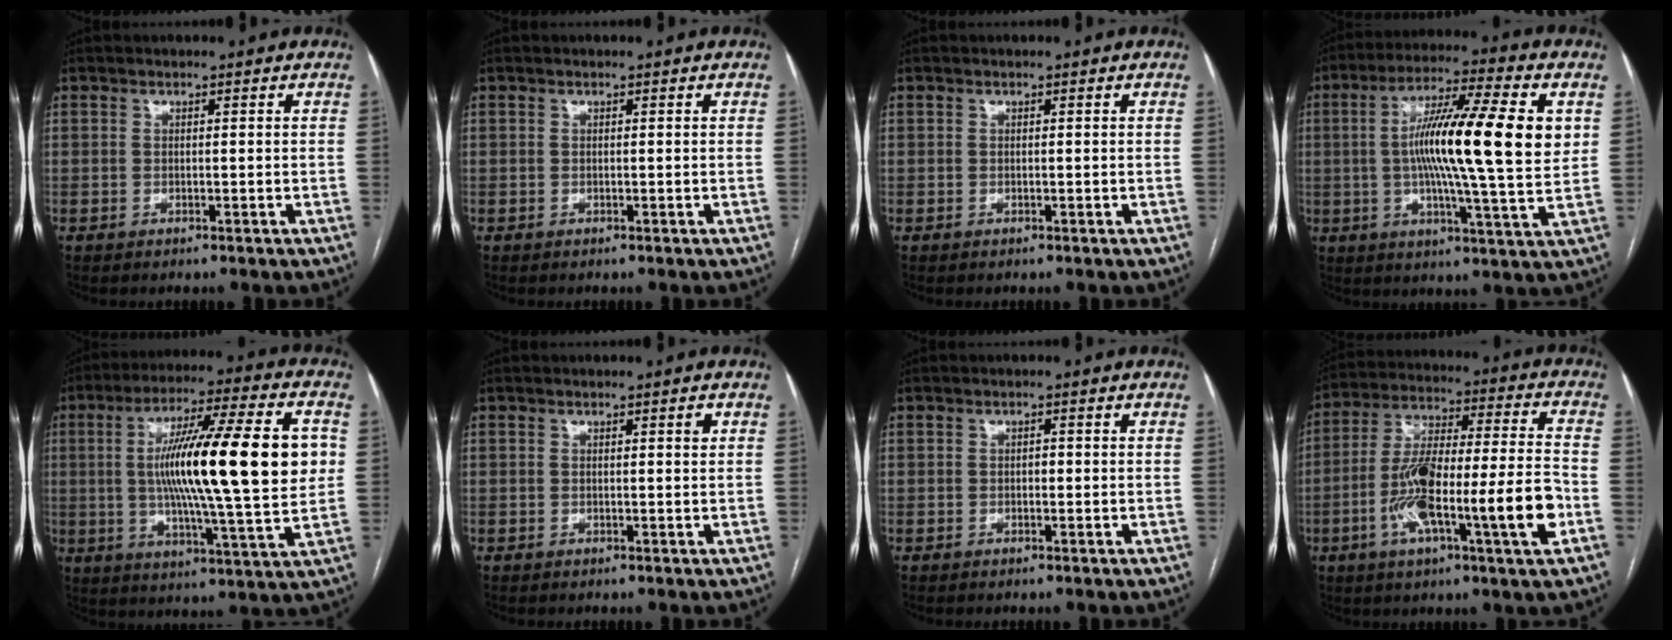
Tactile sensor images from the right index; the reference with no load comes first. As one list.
[{"total": 0.0}, {"total": 0.0}, {"total": 18.3, "force": [2.5, 1.0, 18.1], "torque": [-0.305, 0.010, 0.028]}, {"total": 22.8, "force": [2.4, 1.4, 22.7], "torque": [-0.368, 0.011, 0.027]}, {"total": 0.8, "force": [0.4, 0.0, 0.7], "torque": [-0.012, 0.001, 0.004]}, {"total": 0.7, "force": [-0.1, 0.4, 0.5], "torque": [-0.006, 0.002, -0.002]}, {"total": 18.9, "force": [-5.8, 1.7, 17.9], "torque": [-0.299, 0.006, -0.094]}]